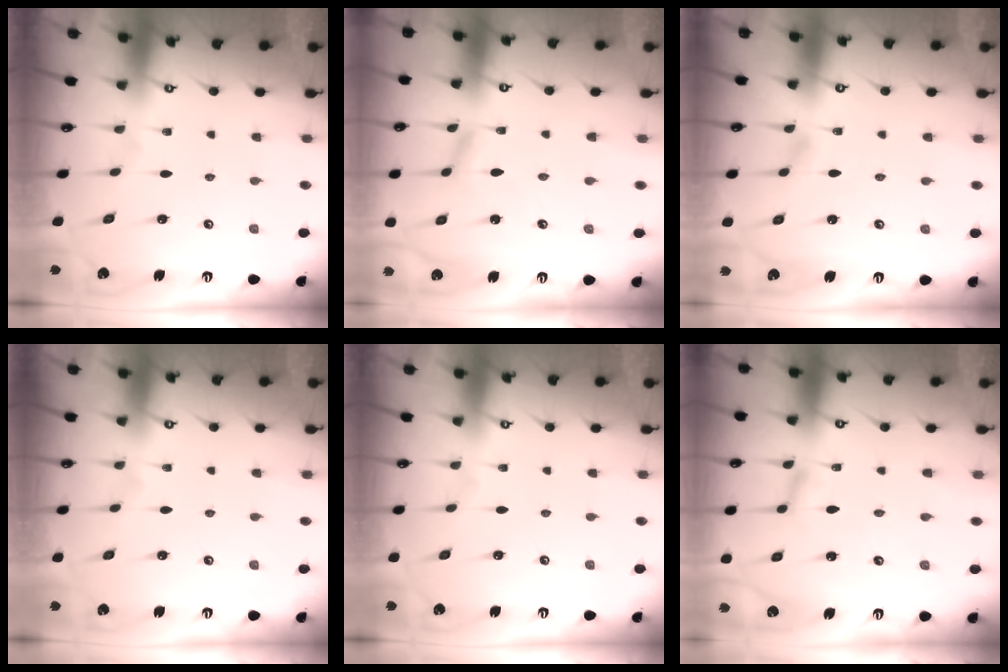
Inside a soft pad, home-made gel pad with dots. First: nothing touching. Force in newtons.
{"total": 2.7, "press": 2.7, "slide": 0.2}
{"total": 1.7, "press": 1.6, "slide": 0.2}
{"total": 0.0}
{"total": 0.0}
{"total": 3.4, "press": 3.4, "slide": 0.3}